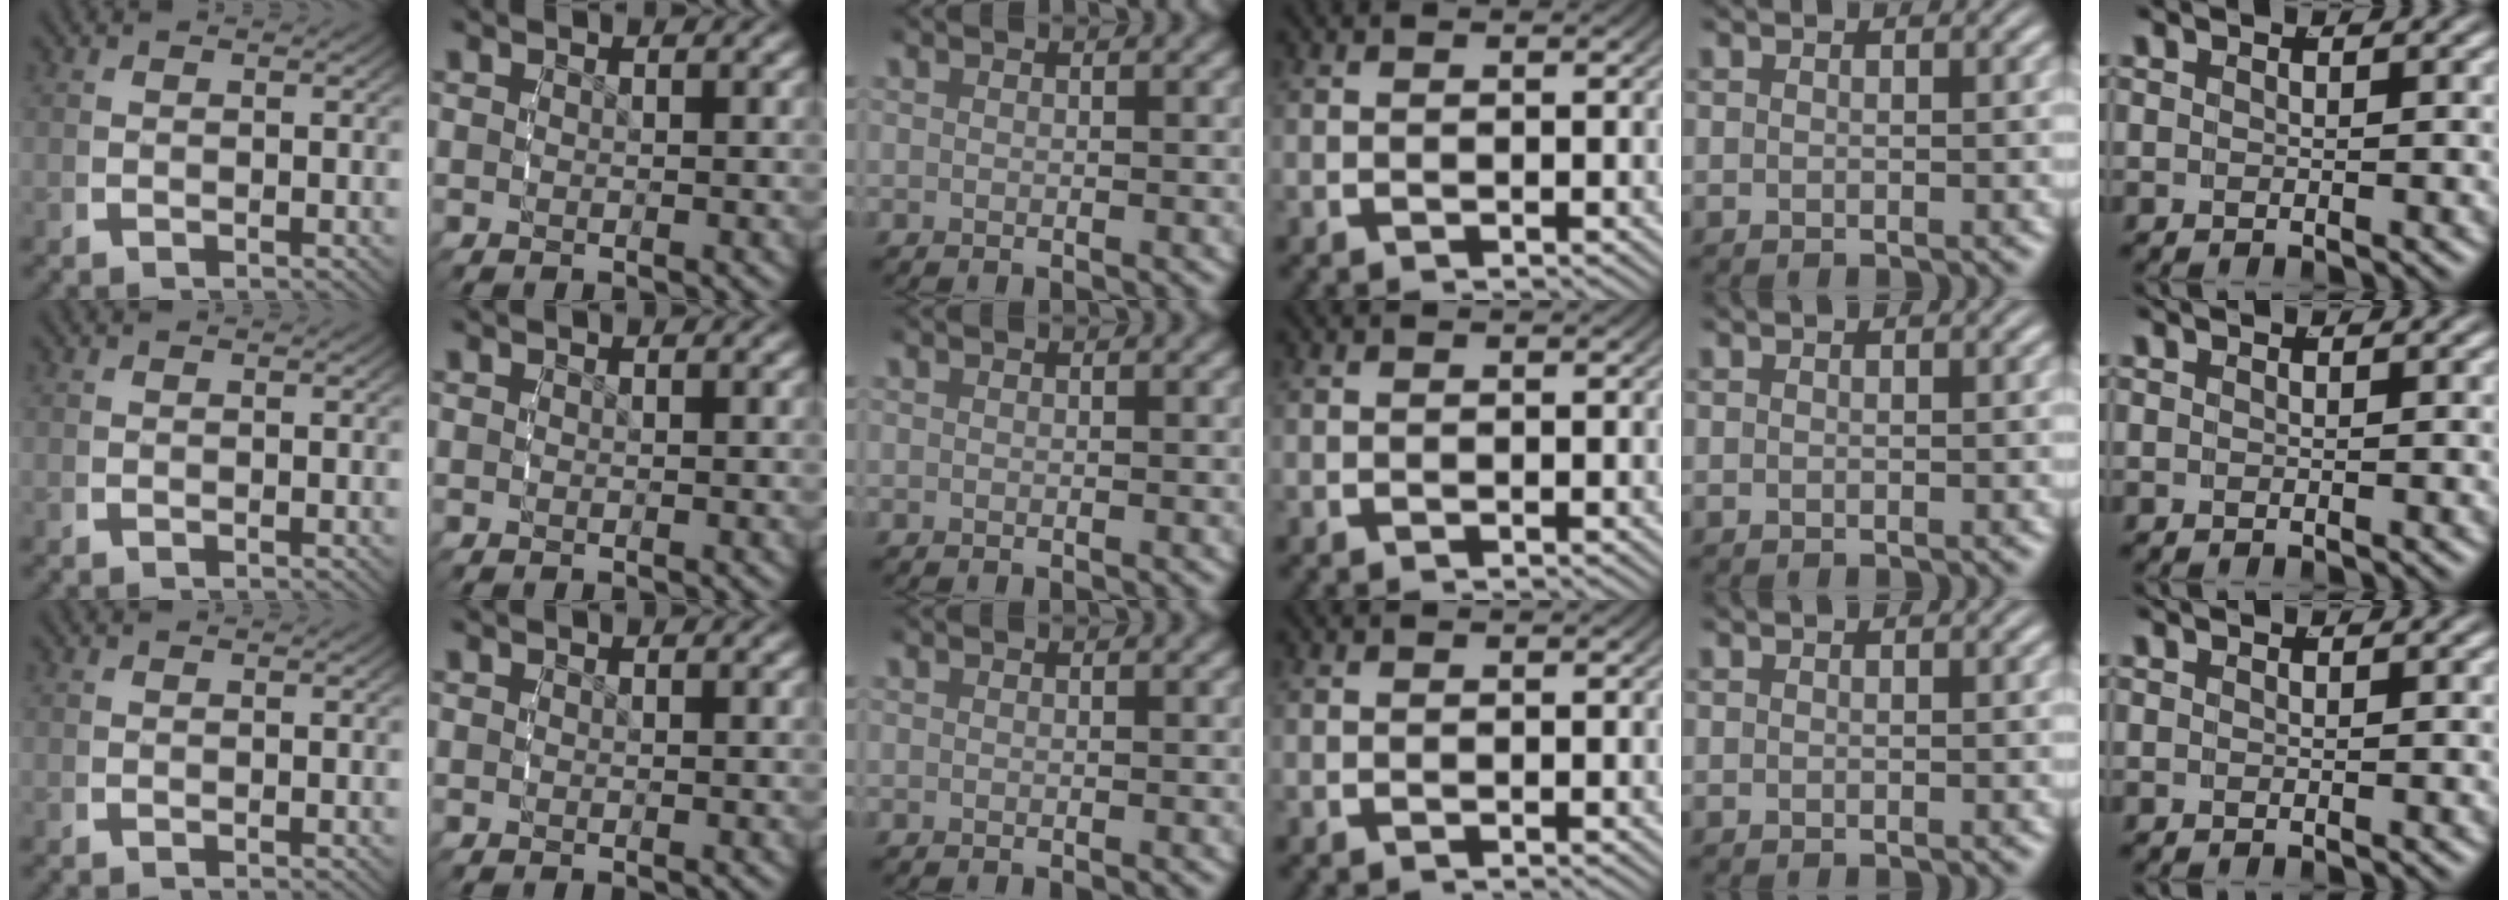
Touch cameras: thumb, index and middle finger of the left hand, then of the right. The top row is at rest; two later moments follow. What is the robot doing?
{"motion": "reach", "object": "bottle cap"}